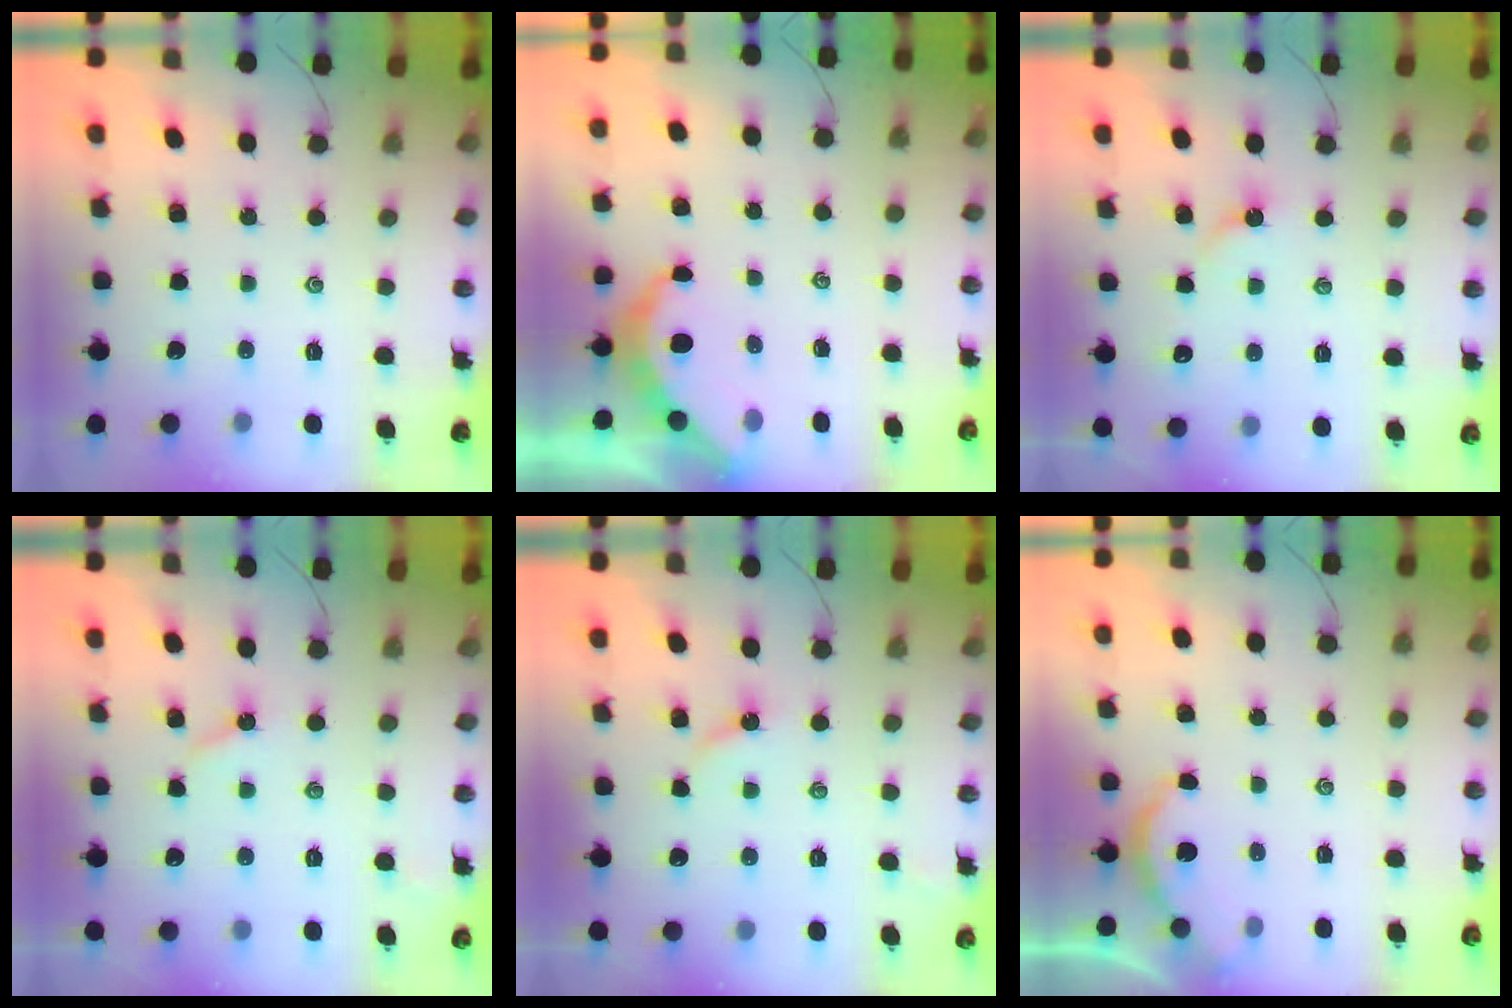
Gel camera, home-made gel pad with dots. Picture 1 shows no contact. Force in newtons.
{"total": 5.3, "press": 5.3, "slide": 0.1}
{"total": 2.2, "press": 2.2, "slide": 0.4}
{"total": 2.4, "press": 2.3, "slide": 0.3}
{"total": 2.8, "press": 2.8, "slide": 0.3}
{"total": 2.6, "press": 2.6, "slide": 0.2}